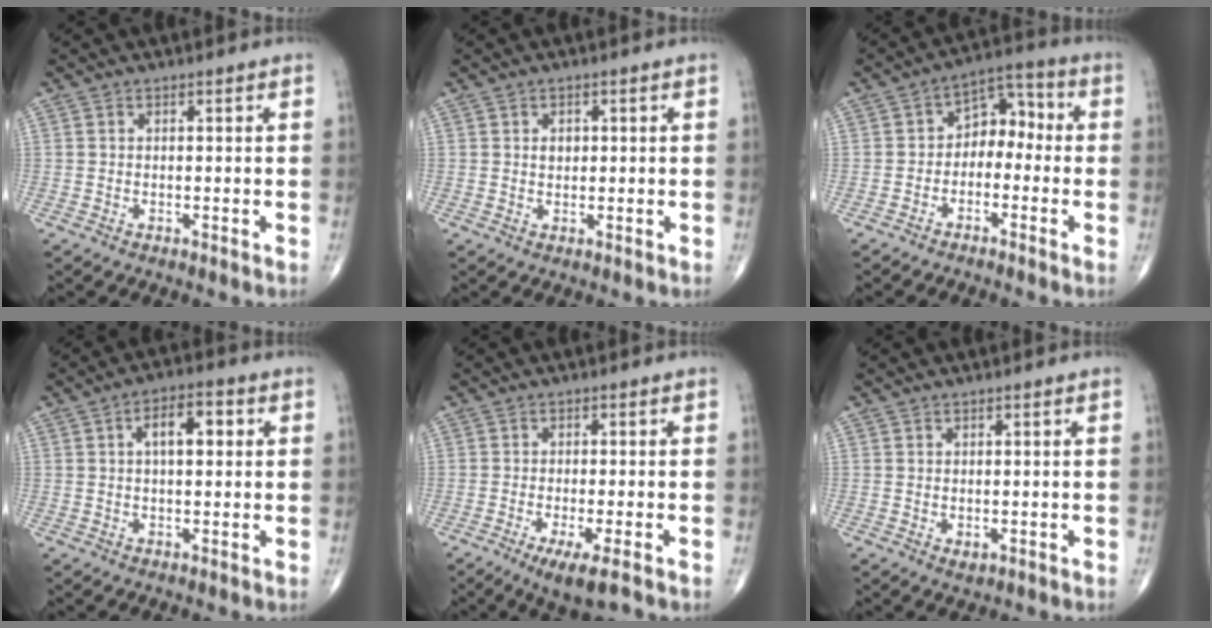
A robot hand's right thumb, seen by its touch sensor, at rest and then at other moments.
{"total": 1.8, "force": [0.4, 1.4, 1.1], "torque": [-0.010, -0.001, 0.007]}
{"total": 7.3, "force": [-1.3, 5.1, 5.1], "torque": [-0.045, 0.044, -0.038]}
{"total": 6.8, "force": [1.6, 3.2, 5.8], "torque": [-0.080, 0.011, 0.021]}
{"total": 5.2, "force": [-2.9, 0.7, 4.3], "torque": [-0.077, -0.012, -0.049]}
{"total": 1.0, "force": [0.0, 0.7, 0.7], "torque": [-0.008, -0.002, 0.005]}